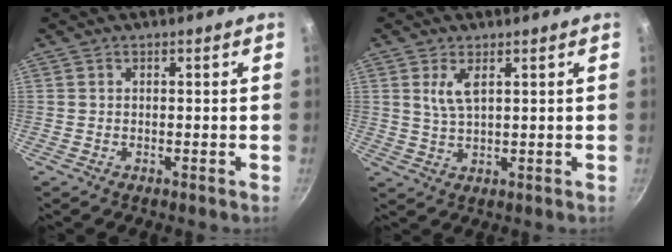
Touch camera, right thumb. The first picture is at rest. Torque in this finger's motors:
{"motor_torque": [-0.35, 0.40, 0.21, -0.14, 0.02]}